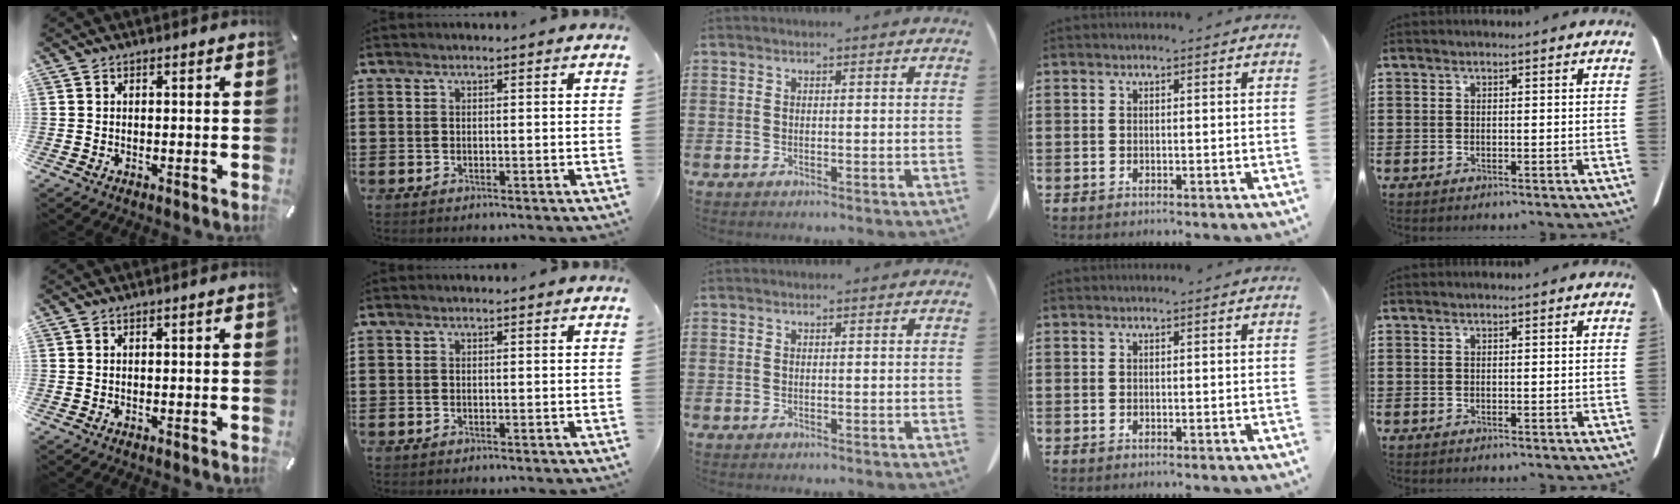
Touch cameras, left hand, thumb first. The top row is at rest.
{}